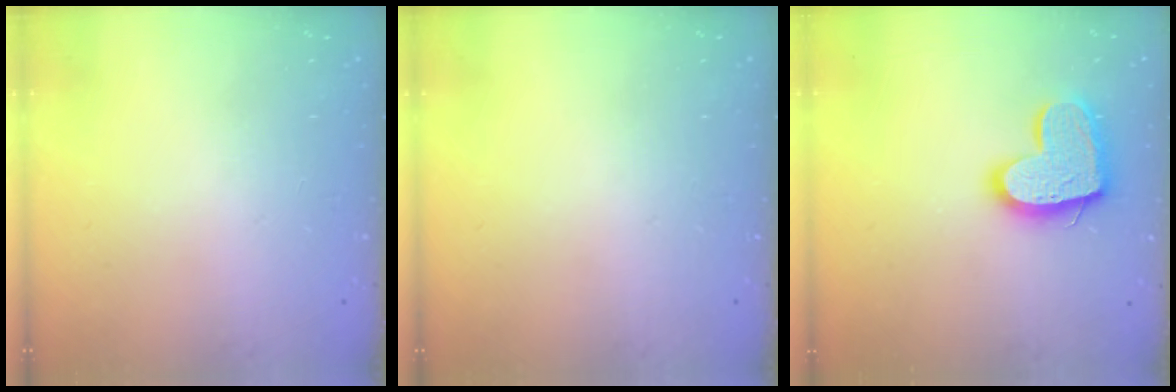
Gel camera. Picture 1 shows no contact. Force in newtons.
{"total": 0.0}
{"total": 15.1, "press": 15.0, "slide": 1.0}